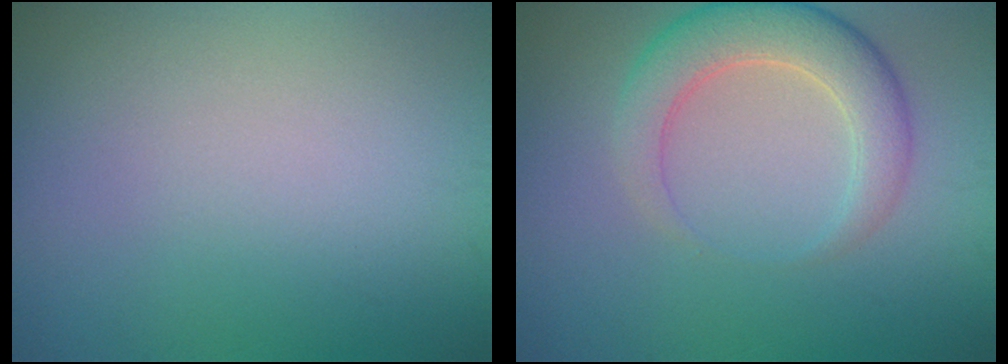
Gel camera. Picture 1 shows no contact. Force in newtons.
{"total": 4.6, "press": 4.6, "slide": 0.2}